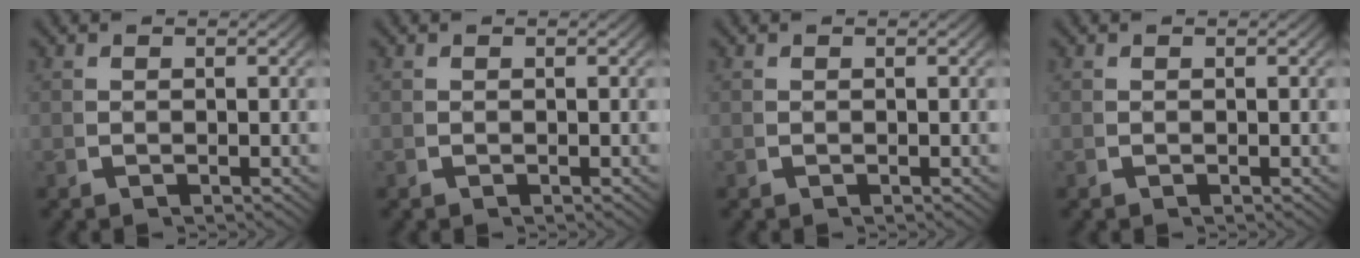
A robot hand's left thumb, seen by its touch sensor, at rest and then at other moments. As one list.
[{"total": 0.0}, {"total": 0.0}, {"total": 0.0}]